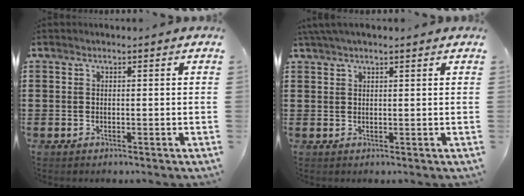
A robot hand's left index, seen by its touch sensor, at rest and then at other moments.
{"total": 1.7, "force": [1.4, 0.2, 1.1], "torque": [-0.023, 0.002, 0.026]}